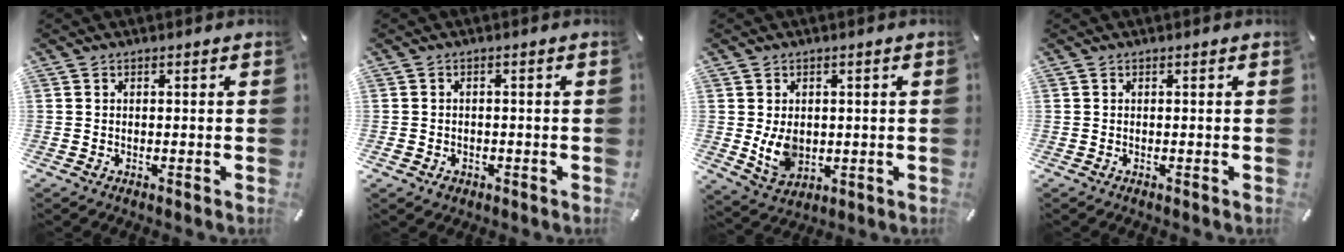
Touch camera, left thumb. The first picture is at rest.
{"total": 2.2, "force": [-1.0, 1.8, 0.8], "torque": [-0.014, 0.005, -0.021]}
{"total": 7.2, "force": [0.1, 5.7, 4.3], "torque": [-0.083, -0.006, 0.000]}
{"total": 0.0}